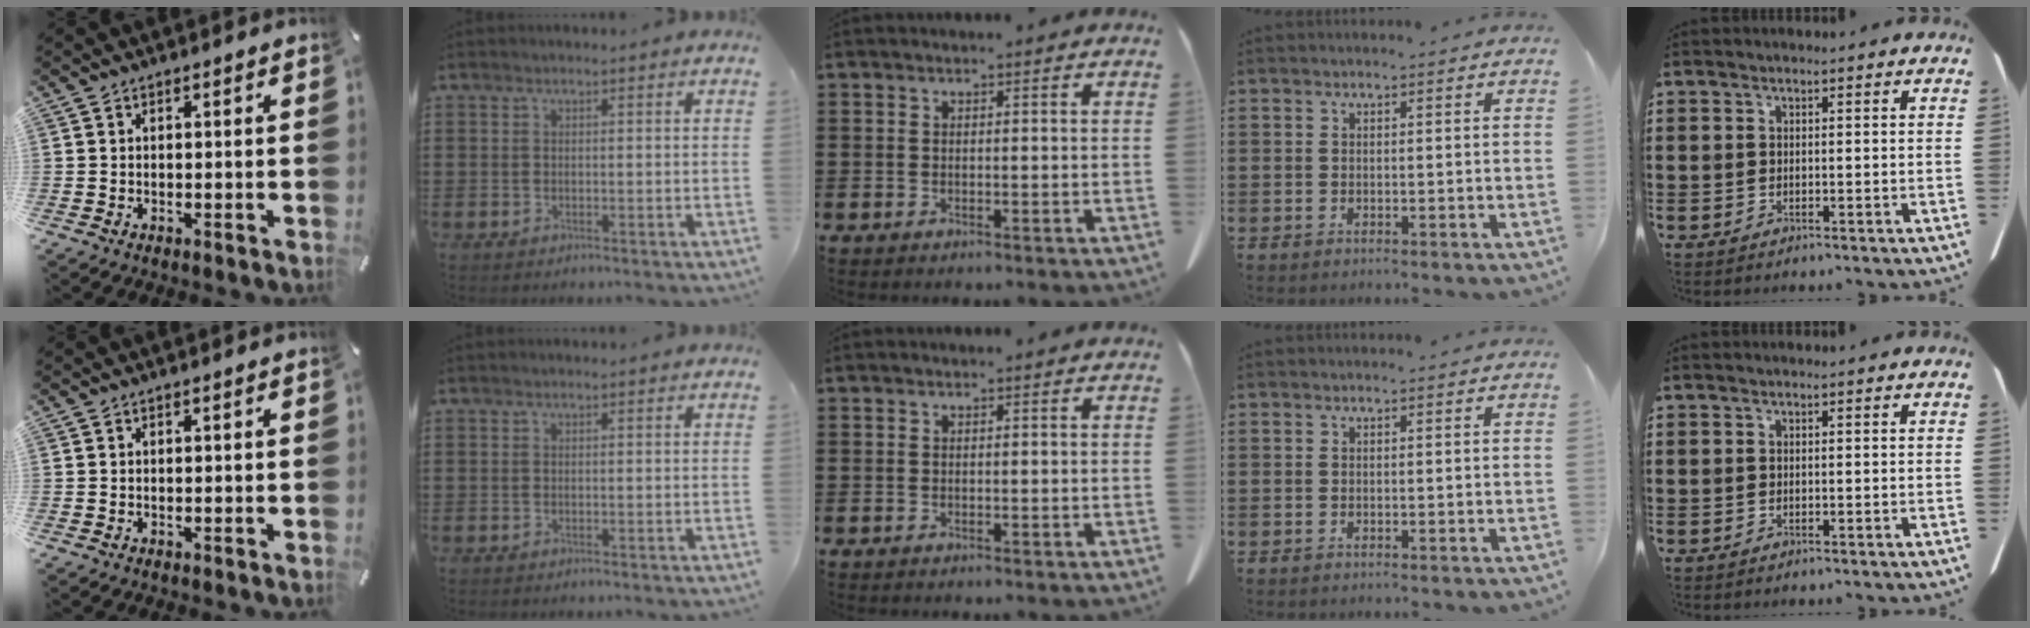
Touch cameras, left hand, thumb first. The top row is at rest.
{}